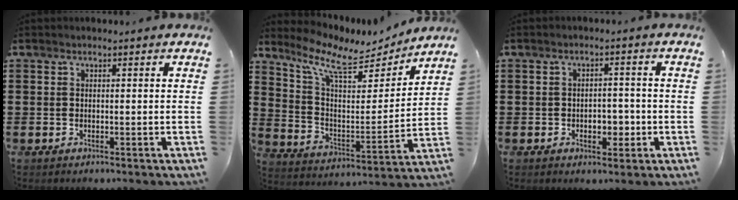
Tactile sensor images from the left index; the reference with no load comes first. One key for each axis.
{"total": 8.8, "fx": 6.9, "fy": 3.1, "fz": 4.6, "tx": -0.125, "ty": -0.039, "tz": 0.118}
{"total": 3.6, "fx": -1.2, "fy": 2.3, "fz": 2.5, "tx": -0.042, "ty": 0.002, "tz": -0.026}